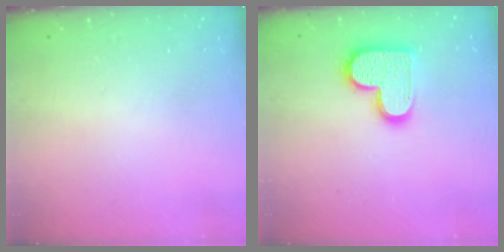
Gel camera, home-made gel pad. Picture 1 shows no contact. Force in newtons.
{"total": 13.8, "press": 13.8, "slide": 0.6}